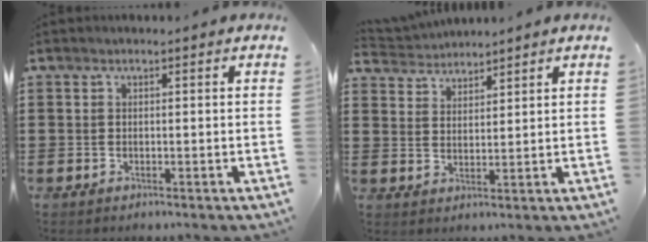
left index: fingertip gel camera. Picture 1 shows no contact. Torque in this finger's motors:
{"motor_torque": [1.03, -1.11, -0.02, -0.04]}